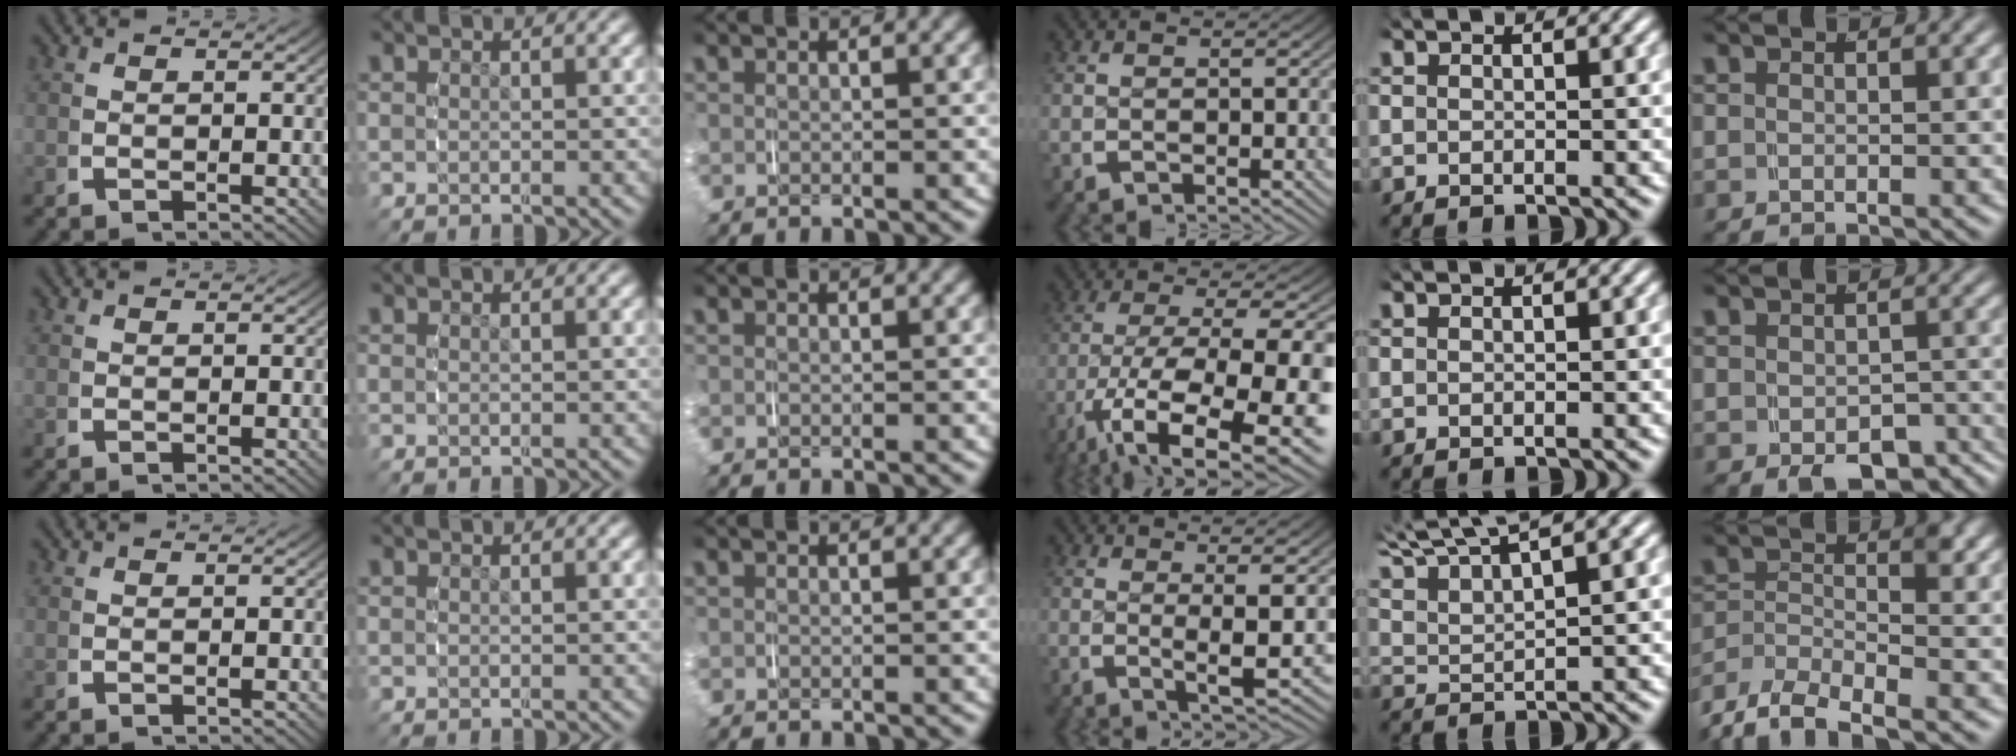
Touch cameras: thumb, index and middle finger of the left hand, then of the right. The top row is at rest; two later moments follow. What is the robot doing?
{"motion": "grasp_and_lifting", "object": "shoes"}